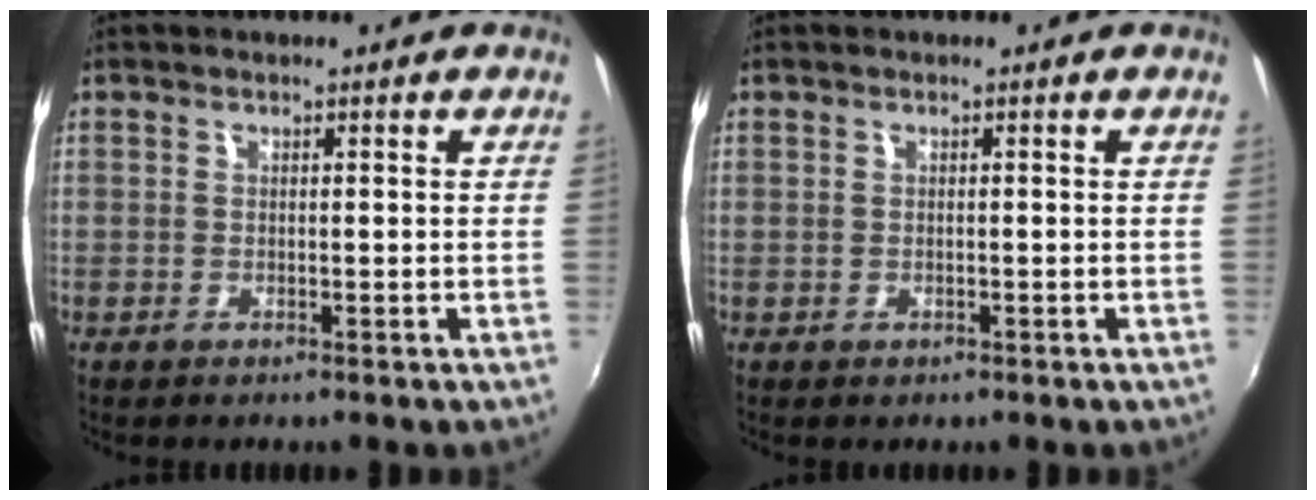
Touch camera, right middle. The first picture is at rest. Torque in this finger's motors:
{"motor_torque": [-0.56, 0.42, -0.23, -0.09]}